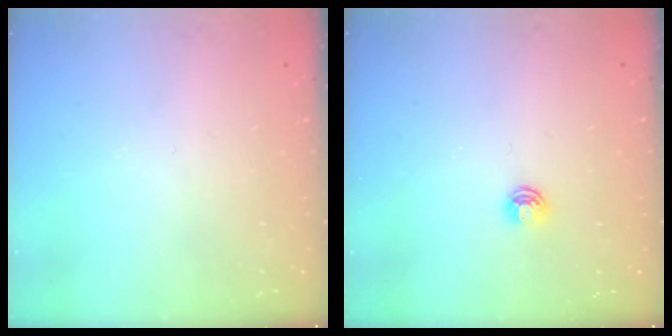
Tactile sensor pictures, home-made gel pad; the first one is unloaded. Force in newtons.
{"total": 4.2, "press": 4.2, "slide": 0.6}